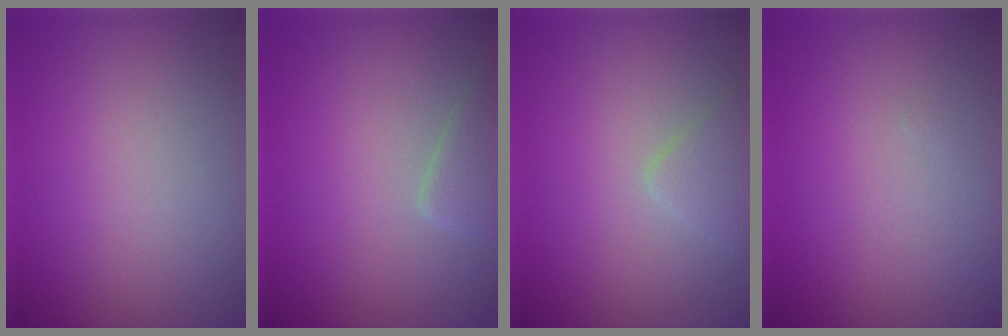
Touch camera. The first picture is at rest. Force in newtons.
{"total": 1.7, "press": 1.7, "slide": 0.1}
{"total": 1.7, "press": 1.6, "slide": 0.1}
{"total": 0.0}